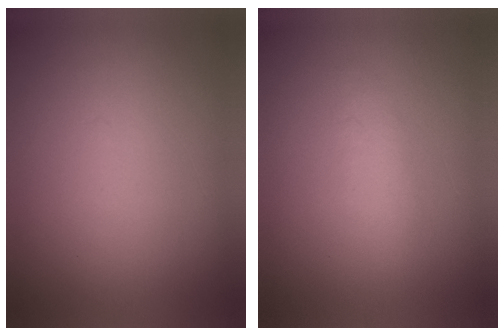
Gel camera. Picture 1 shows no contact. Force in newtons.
{"total": 1.9}